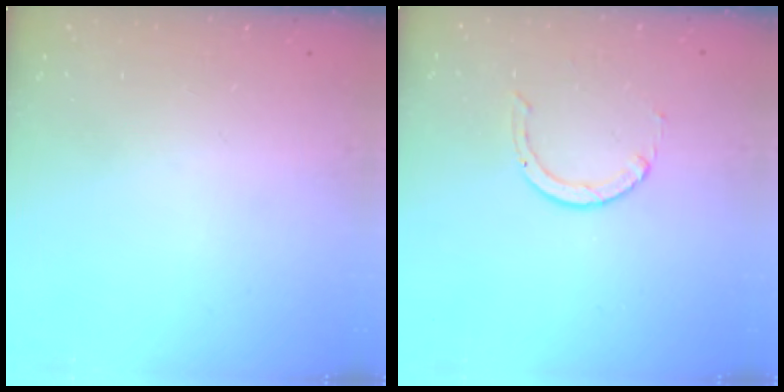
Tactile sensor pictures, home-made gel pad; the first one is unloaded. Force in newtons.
{"total": 2.0, "press": 2.0, "slide": 0.2}